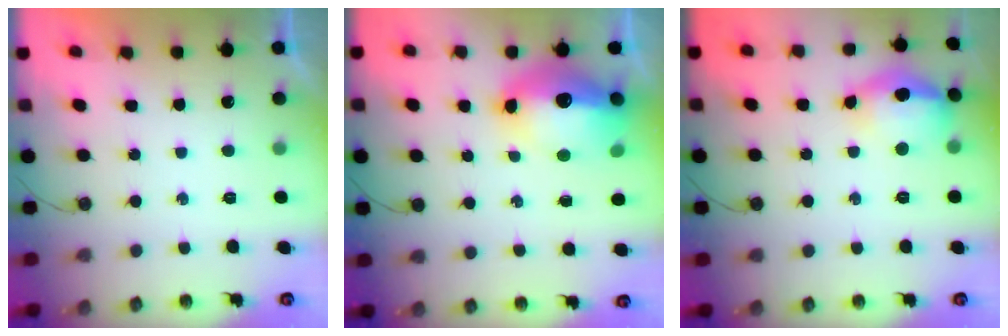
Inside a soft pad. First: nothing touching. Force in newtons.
{"total": 17.7, "press": 17.6, "slide": 2.0}
{"total": 14.5, "press": 14.3, "slide": 2.0}